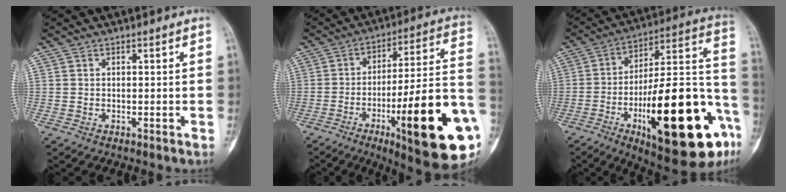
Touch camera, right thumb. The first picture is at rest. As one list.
[{"total": 26.4, "force": [-8.6, 5.1, 24.5], "torque": [-0.309, 0.019, -0.119]}, {"total": 32.8, "force": [-11.3, 10.4, 29.0], "torque": [-0.385, 0.041, -0.159]}]